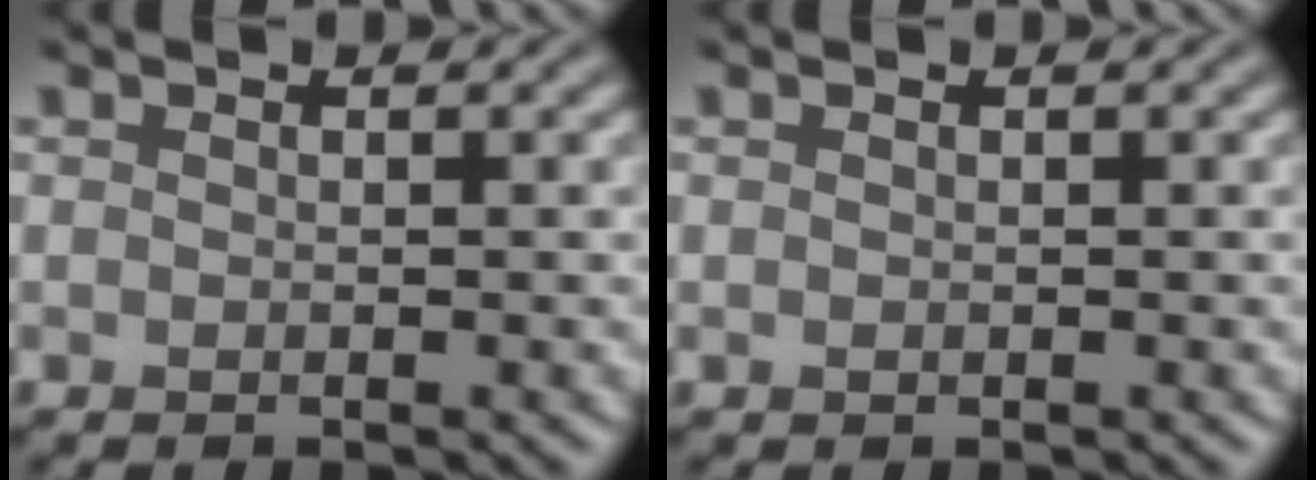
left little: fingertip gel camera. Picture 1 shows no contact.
{"total": 0.0}